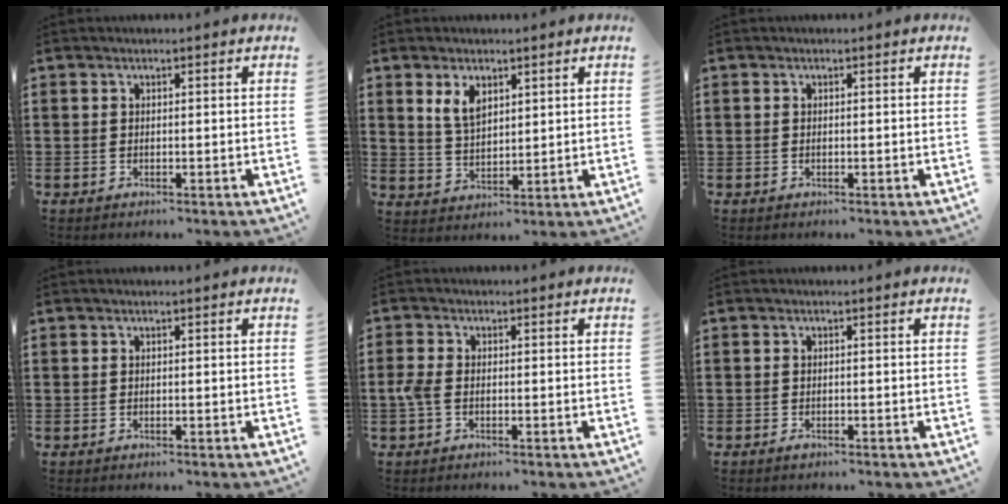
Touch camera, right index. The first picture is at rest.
{"total": 4.4, "force": [2.4, 2.2, 2.9], "torque": [-0.065, 0.005, 0.044]}
{"total": 0.0}
{"total": 0.0}
{"total": 2.4, "force": [-0.8, 1.2, 1.9], "torque": [-0.058, -0.005, -0.021]}
{"total": 0.5, "force": [-0.5, 0.2, 0.2], "torque": [-0.005, -0.003, -0.009]}